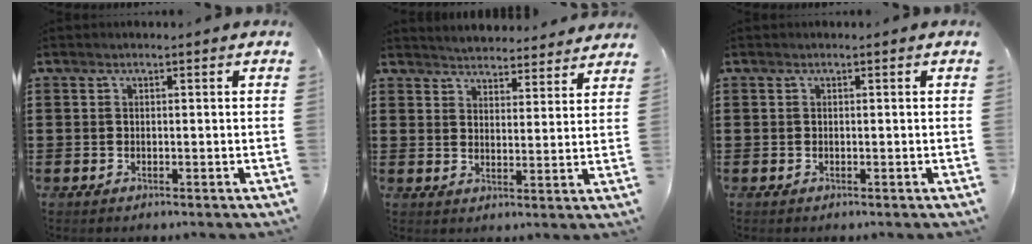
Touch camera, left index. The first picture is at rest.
{"total": 3.9, "force": [3.8, 0.0, -0.2], "torque": [-0.012, -0.022, 0.068]}
{"total": 0.0}